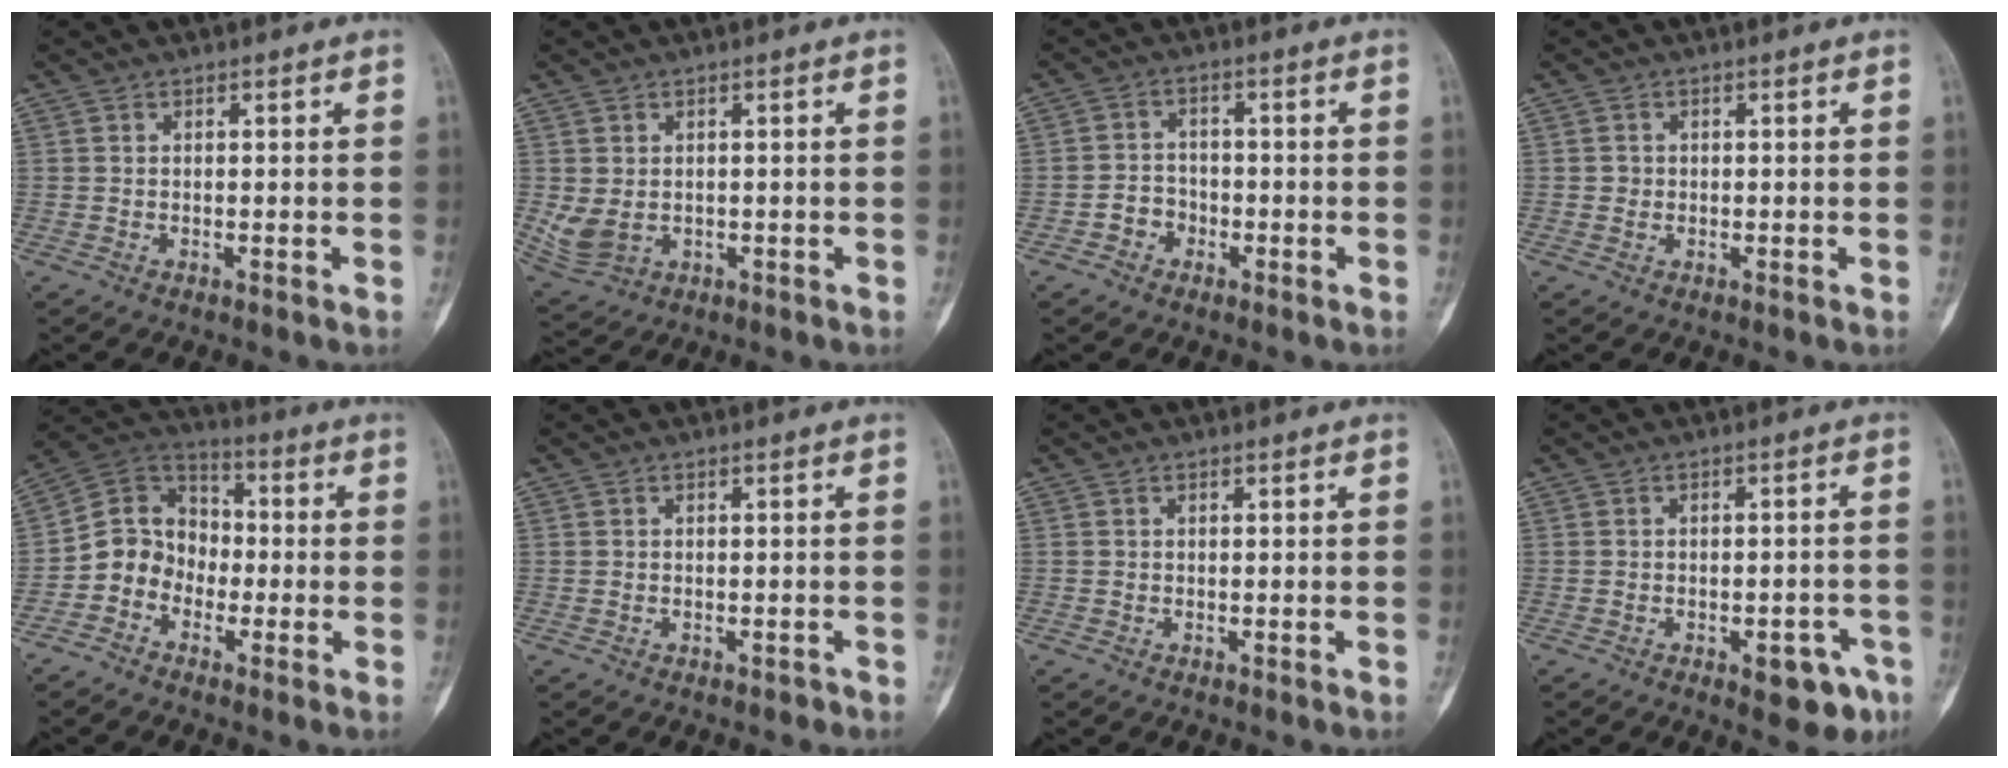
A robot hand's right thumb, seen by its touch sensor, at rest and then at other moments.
{"total": 5.2, "force": [0.0, 3.9, 3.4], "torque": [-0.069, -0.007, 0.016]}
{"total": 3.7, "force": [-1.8, 3.2, 0.9], "torque": [0.009, 0.020, -0.038]}
{"total": 1.1, "force": [0.0, 1.1, 0.2], "torque": [0.004, 0.003, -0.001]}
{"total": 9.7, "force": [-2.9, 8.5, 3.9], "torque": [-0.036, 0.056, -0.069]}
{"total": 0.7, "force": [-0.5, 0.4, 0.2], "torque": [0.000, 0.008, -0.007]}
{"total": 0.0}
{"total": 7.1, "force": [-3.5, 3.3, 5.2], "torque": [-0.041, 0.022, -0.038]}